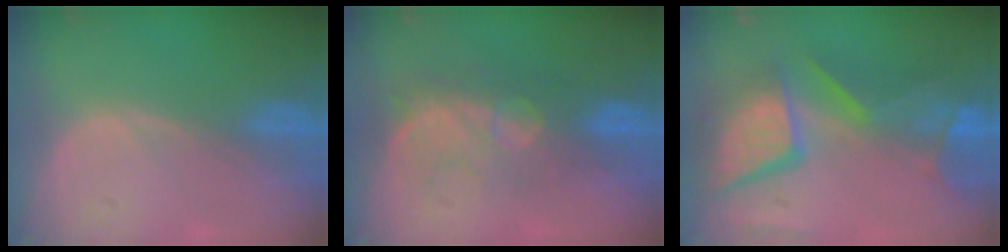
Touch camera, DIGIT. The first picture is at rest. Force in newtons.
{"total": 8.2, "press": 7.6, "slide": 2.9}
{"total": 12.8, "press": 10.4, "slide": 7.4}